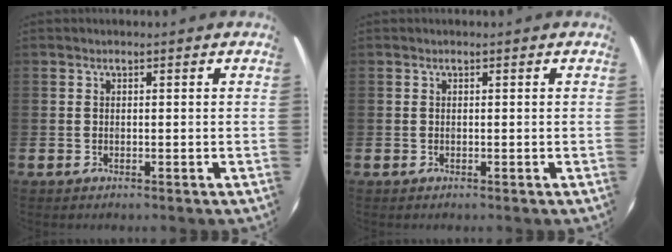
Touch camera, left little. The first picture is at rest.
{"total": 0.0}